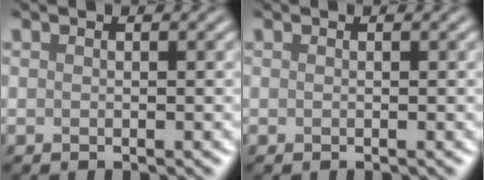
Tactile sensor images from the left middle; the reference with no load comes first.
{"total": 0.0}